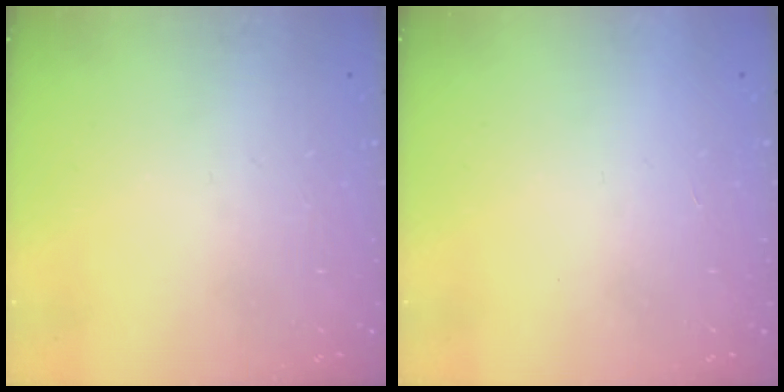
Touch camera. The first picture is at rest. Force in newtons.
{"total": 1.5, "press": 1.5, "slide": 0.1}